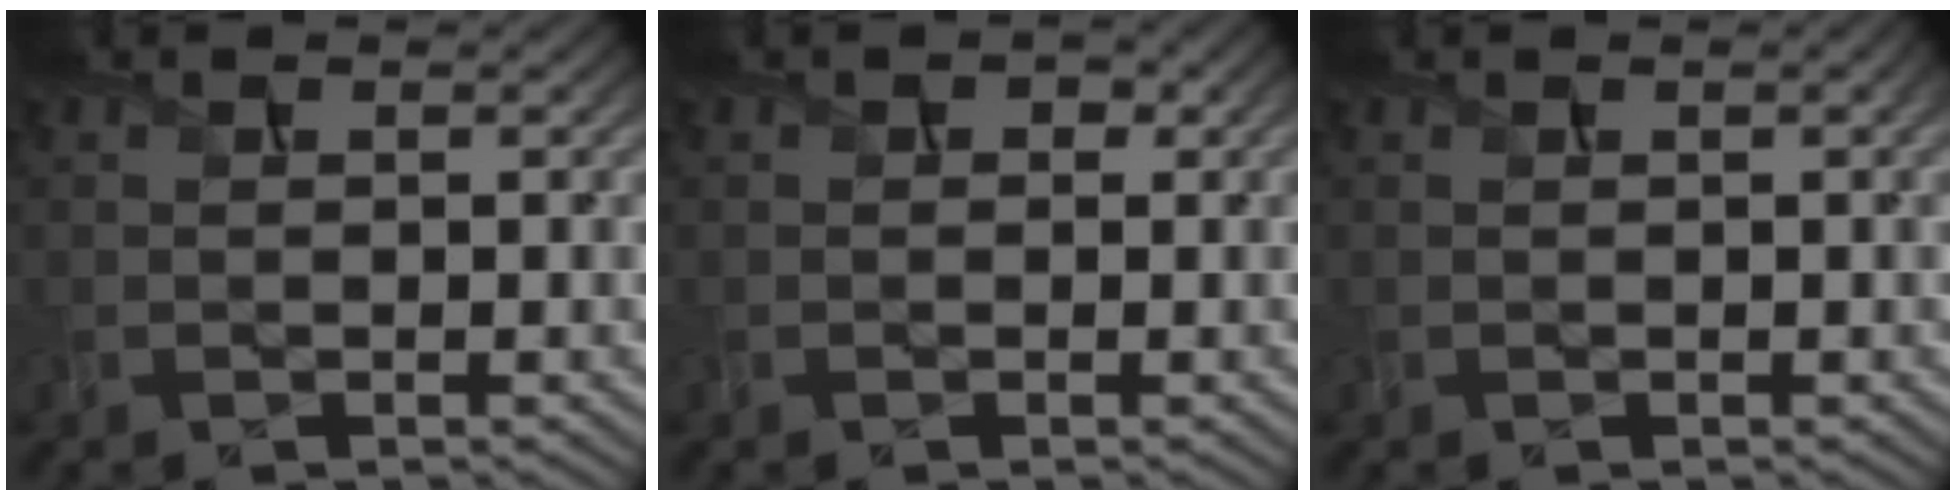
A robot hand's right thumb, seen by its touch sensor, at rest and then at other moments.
{"total": 1.8, "force": [0.5, 1.4, 0.9], "torque": [-0.012, -0.004, 0.008]}
{"total": 1.2, "force": [0.3, 0.3, 1.2], "torque": [-0.015, 0.003, 0.006]}